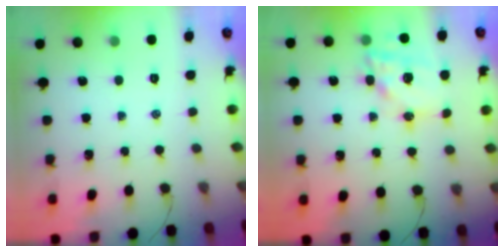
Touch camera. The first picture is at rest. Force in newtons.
{"total": 16.1, "press": 15.6, "slide": 3.6}